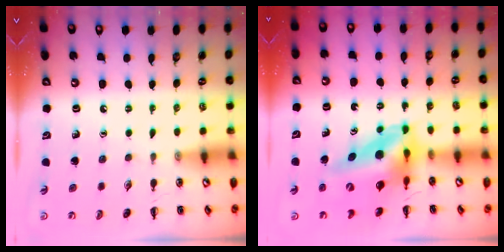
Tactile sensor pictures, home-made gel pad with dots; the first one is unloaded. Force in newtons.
{"total": 11.4, "press": 10.9, "slide": 3.6}